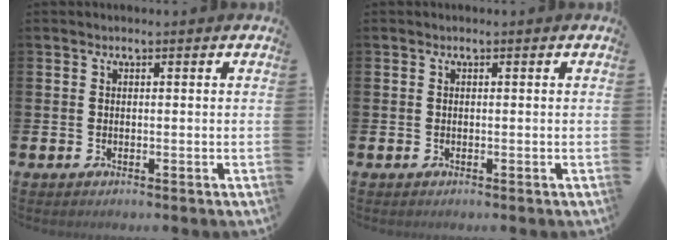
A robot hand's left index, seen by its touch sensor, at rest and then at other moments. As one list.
[{"total": 0.0}]